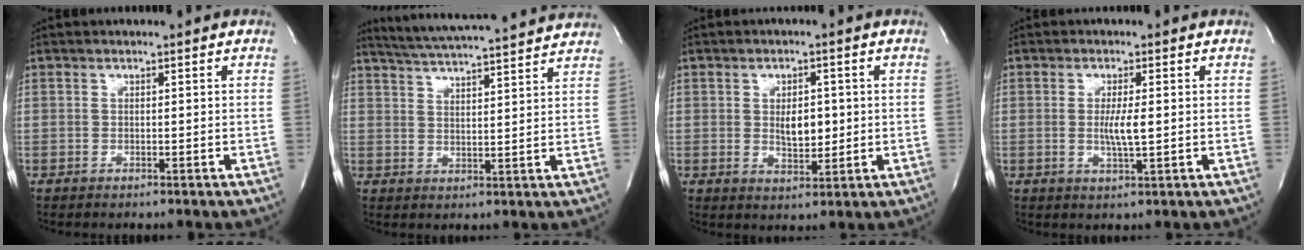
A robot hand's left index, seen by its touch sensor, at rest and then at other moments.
{"total": 16.5, "force": [15.3, 0.1, 6.2], "torque": [-0.115, 0.005, 0.211]}
{"total": 4.3, "force": [-0.1, 2.2, 3.8], "torque": [-0.060, -0.010, 0.006]}
{"total": 3.6, "force": [-0.5, 0.1, 3.6], "torque": [-0.072, -0.011, -0.005]}